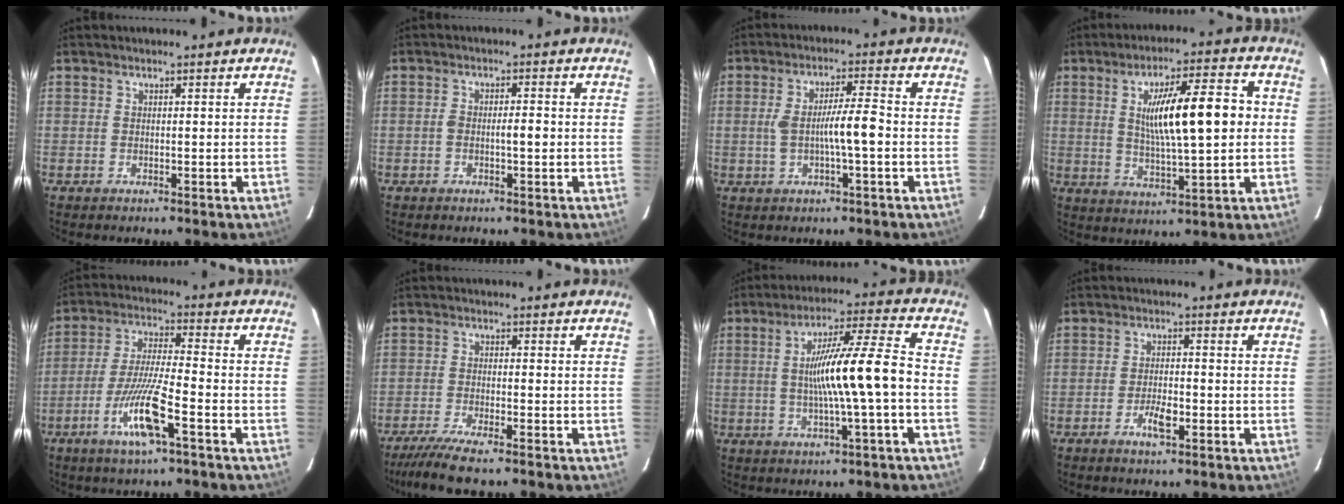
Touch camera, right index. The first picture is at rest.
{"total": 2.7, "force": [-0.6, 0.7, 2.6], "torque": [-0.048, 0.008, -0.009]}
{"total": 6.8, "force": [-0.9, 0.6, 6.7], "torque": [-0.125, 0.010, -0.014]}
{"total": 13.5, "force": [1.7, 2.1, 13.2], "torque": [-0.217, 0.015, 0.031]}
{"total": 10.5, "force": [-4.8, 0.4, 9.4], "torque": [-0.186, -0.012, -0.092]}
{"total": 7.4, "force": [-5.9, 0.2, 4.4], "torque": [-0.072, -0.019, -0.099]}
{"total": 12.4, "force": [-1.2, -0.3, 12.3], "torque": [-0.210, 0.013, -0.022]}
{"total": 3.5, "force": [-1.6, 0.8, 3.0], "torque": [-0.057, 0.001, -0.028]}